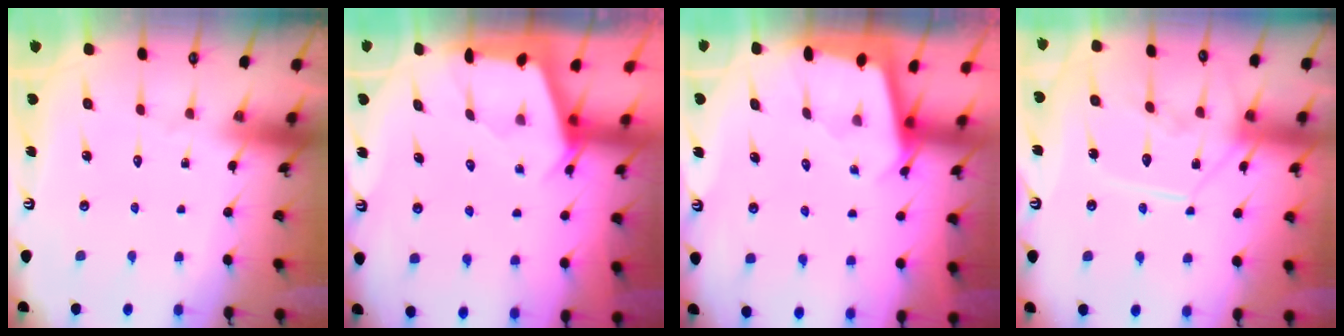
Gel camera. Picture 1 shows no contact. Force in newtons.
{"total": 2.4, "press": 2.4, "slide": 0.4}
{"total": 1.9, "press": 1.9, "slide": 0.1}
{"total": 11.4, "press": 11.3, "slide": 1.2}